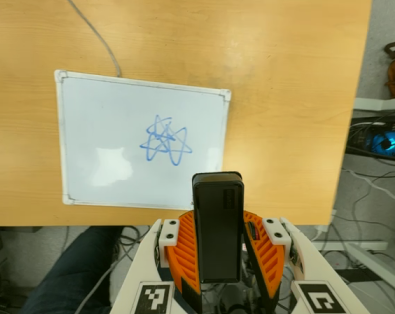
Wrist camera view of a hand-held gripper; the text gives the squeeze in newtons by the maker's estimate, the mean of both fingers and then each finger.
{"total": 5.0, "left": 4.7, "right": 5.2}